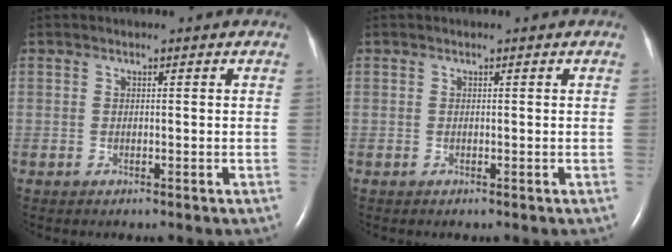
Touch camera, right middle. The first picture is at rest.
{"total": 0.0}